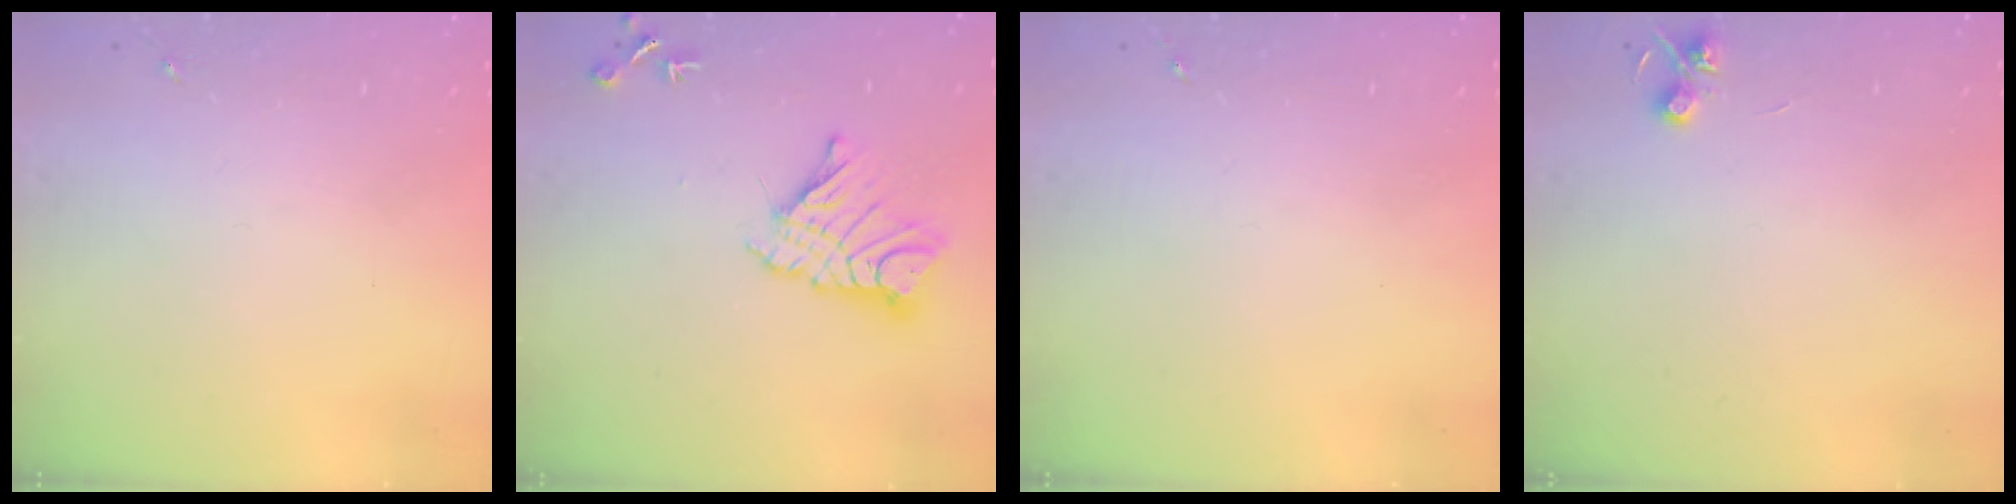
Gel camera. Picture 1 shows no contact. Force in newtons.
{"total": 13.7, "press": 13.7, "slide": 1.3}
{"total": 0.0}
{"total": 4.6, "press": 4.6, "slide": 0.6}